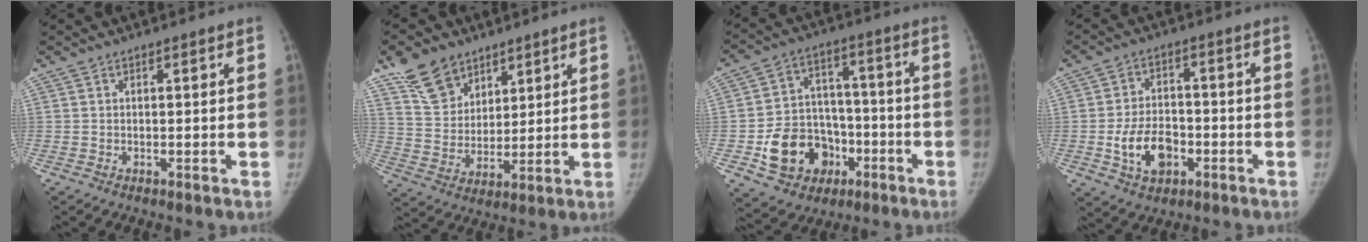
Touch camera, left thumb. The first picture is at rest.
{"total": 11.4, "force": [7.8, 7.4, 4.0], "torque": [-0.045, -0.037, 0.151]}
{"total": 15.9, "force": [-5.8, 12.7, 7.5], "torque": [-0.091, 0.046, -0.082]}
{"total": 9.8, "force": [-3.1, 6.6, 6.6], "torque": [-0.101, 0.019, -0.050]}